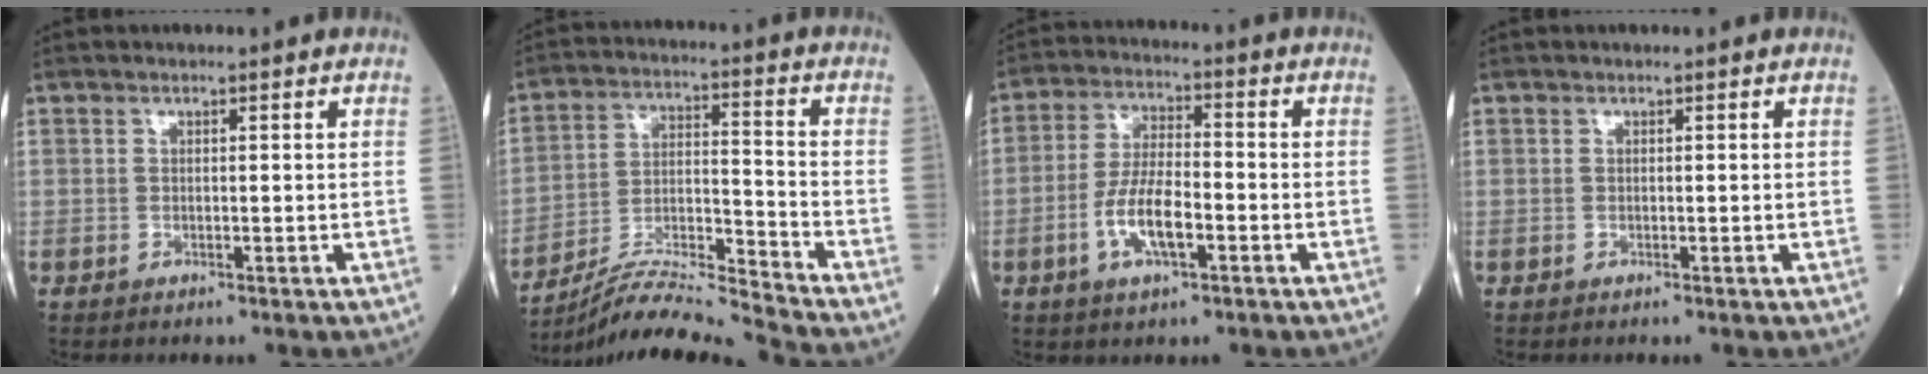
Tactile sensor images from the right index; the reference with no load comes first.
{"total": 11.9, "force": [-11.3, -2.8, 2.5], "torque": [-0.048, 0.010, -0.208]}
{"total": 8.1, "force": [-2.8, 2.5, 7.2], "torque": [-0.144, 0.003, -0.054]}
{"total": 0.0}